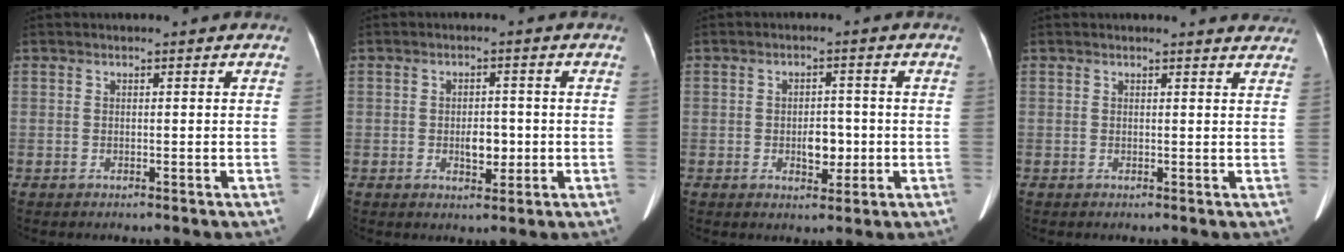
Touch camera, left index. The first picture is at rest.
{"total": 3.6, "force": [-0.7, 2.0, 2.9], "torque": [-0.045, 0.002, -0.005]}
{"total": 3.9, "force": [-0.8, 2.3, 3.1], "torque": [-0.045, 0.003, -0.007]}
{"total": 4.3, "force": [4.3, 0.6, 0.5], "torque": [-0.001, -0.009, 0.027]}